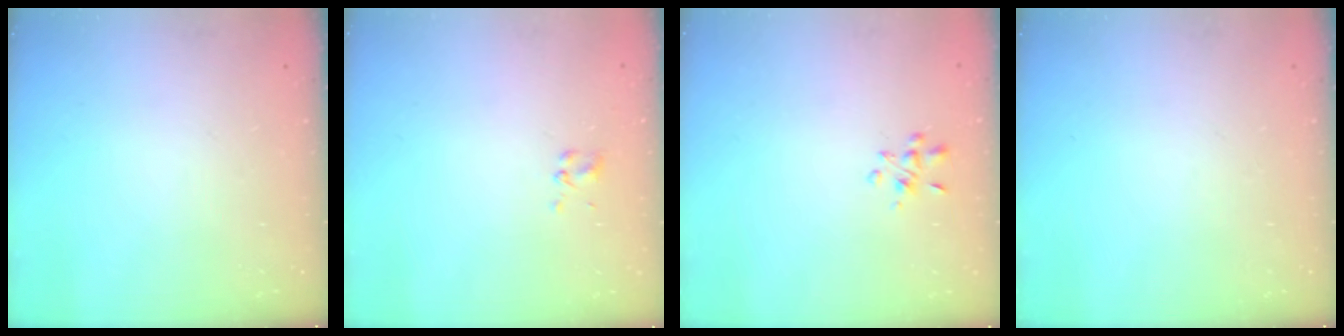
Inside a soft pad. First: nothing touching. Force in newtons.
{"total": 1.7, "press": 1.5, "slide": 0.8}
{"total": 3.4, "press": 3.2, "slide": 1.2}
{"total": 0.0}